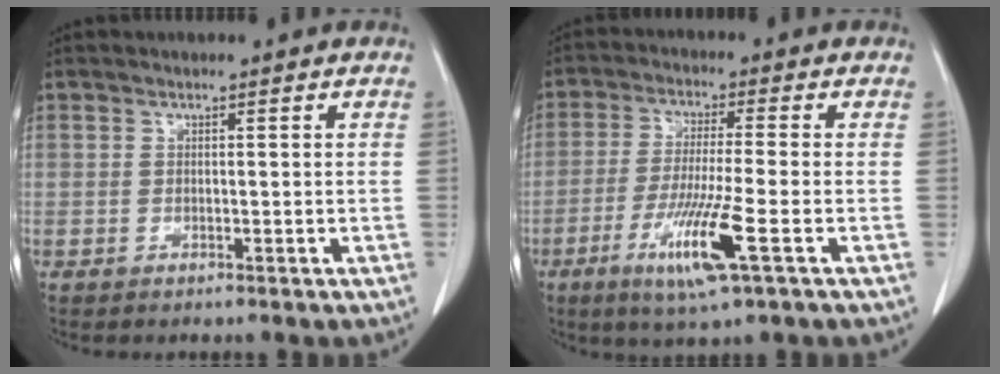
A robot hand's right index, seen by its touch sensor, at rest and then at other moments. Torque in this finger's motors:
{"motor_torque": [1.47, -0.66, 0.79, 0.21]}